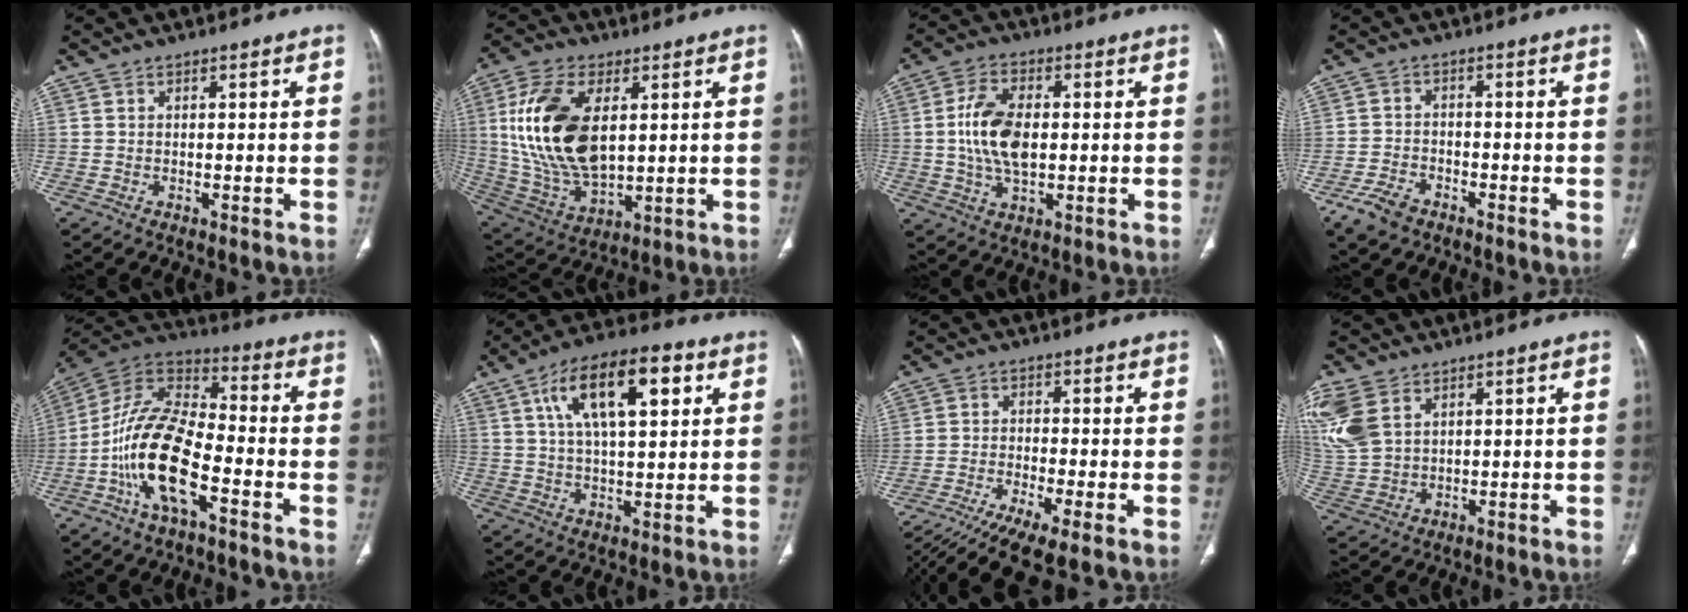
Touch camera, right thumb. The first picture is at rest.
{"total": 20.0, "force": [3.9, 10.9, 16.3], "torque": [-0.322, -0.017, 0.084]}
{"total": 10.7, "force": [0.4, 5.9, 8.9], "torque": [-0.173, 0.003, 0.011]}
{"total": 5.6, "force": [-3.8, 3.1, 2.7], "torque": [-0.057, 0.015, -0.068]}
{"total": 17.6, "force": [-6.3, 8.0, 14.4], "torque": [-0.269, 0.049, -0.120]}
{"total": 16.3, "force": [6.2, 6.8, 13.5], "torque": [-0.209, 0.002, 0.101]}
{"total": 12.8, "force": [-9.1, 1.1, 8.8], "torque": [-0.189, 0.004, -0.158]}
{"total": 10.7, "force": [5.0, 6.9, 6.5], "torque": [-0.158, -0.006, 0.117]}